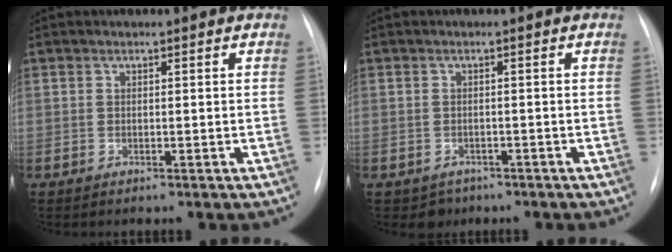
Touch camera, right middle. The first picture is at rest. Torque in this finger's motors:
{"motor_torque": [0.20, -0.26, -0.02, -0.01]}